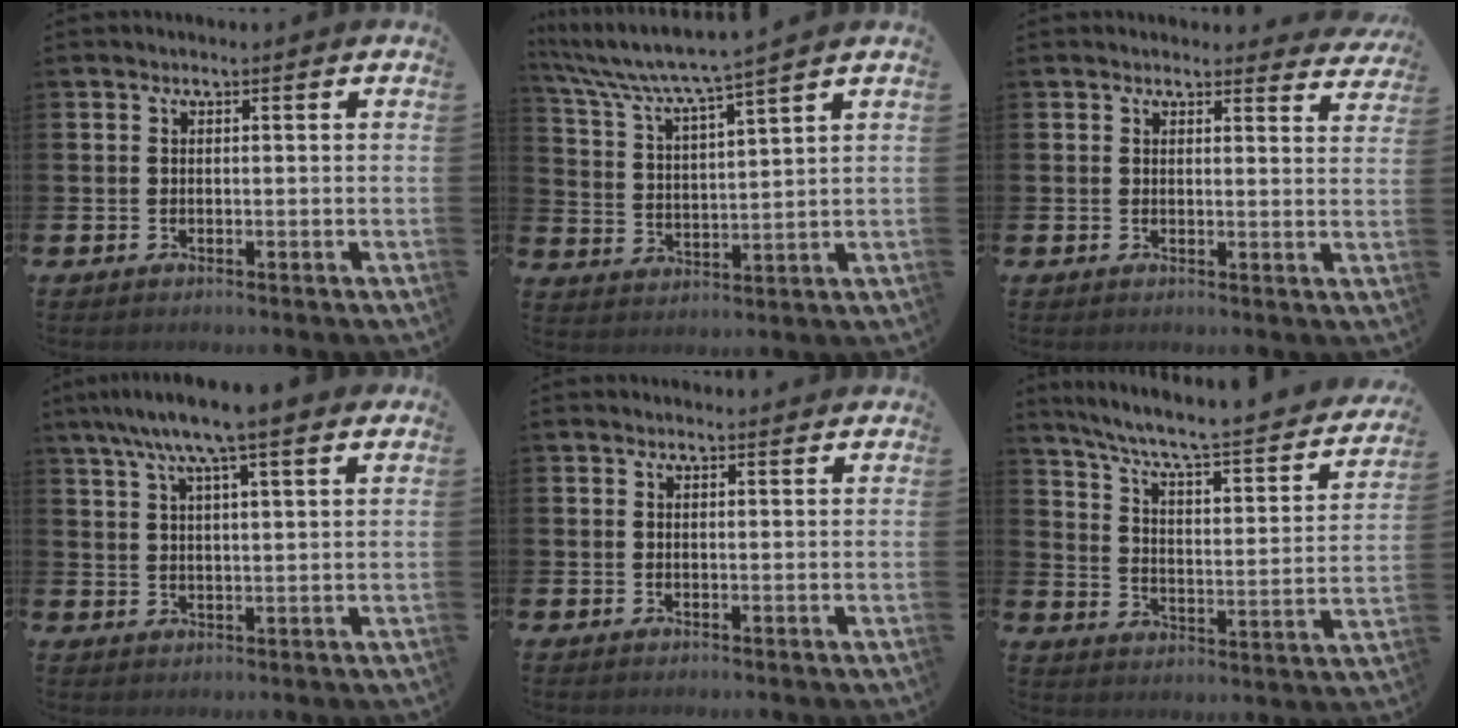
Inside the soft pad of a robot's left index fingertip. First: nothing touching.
{"total": 6.6, "force": [6.1, -0.4, 2.5], "torque": [-0.075, -0.040, 0.101]}
{"total": 2.3, "force": [2.3, 0.5, 0.1], "torque": [0.007, -0.011, 0.039]}
{"total": 8.2, "force": [6.9, 0.5, 4.4], "torque": [-0.098, -0.018, 0.122]}
{"total": 1.2, "force": [1.2, 0.2, 0.1], "torque": [0.009, -0.004, 0.019]}
{"total": 7.0, "force": [5.9, 1.1, 3.7], "torque": [-0.091, -0.052, 0.090]}